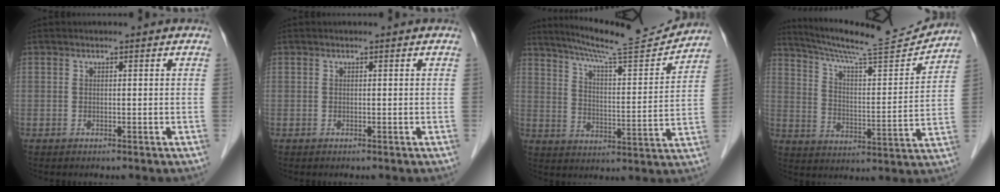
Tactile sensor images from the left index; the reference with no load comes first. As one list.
[{"total": 0.0}, {"total": 15.9, "force": [15.1, -0.4, 5.0], "torque": [-0.089, -0.028, 0.223]}, {"total": 17.2, "force": [16.4, -0.2, 5.2], "torque": [-0.094, -0.034, 0.246]}]